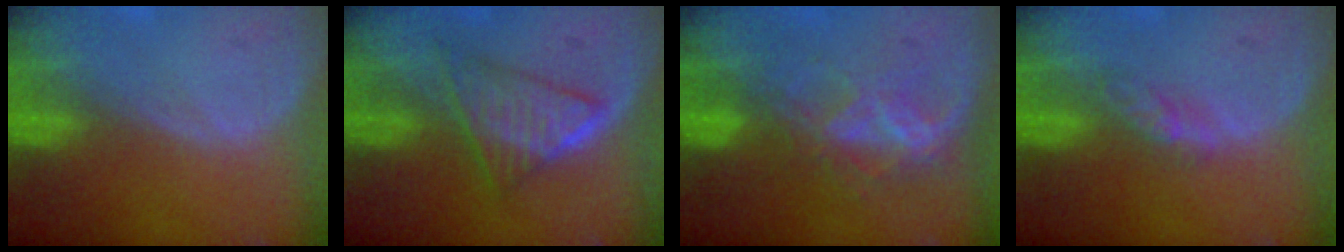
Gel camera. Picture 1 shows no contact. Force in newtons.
{"total": 5.9, "press": 5.6, "slide": 1.7}
{"total": 6.8, "press": 6.0, "slide": 3.2}
{"total": 2.8, "press": 2.5, "slide": 1.2}